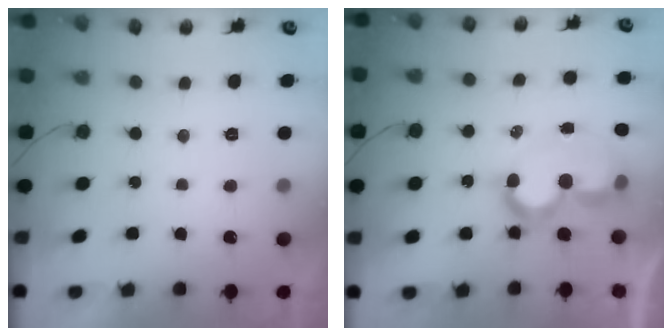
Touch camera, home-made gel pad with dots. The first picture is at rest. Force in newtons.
{"total": 9.5, "press": 9.5, "slide": 0.9}